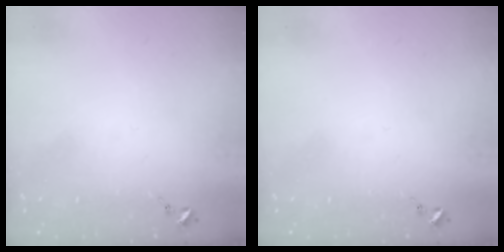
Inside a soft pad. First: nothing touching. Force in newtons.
{"total": 0.0}